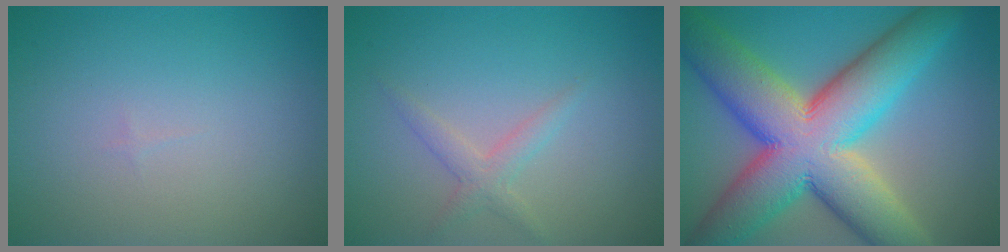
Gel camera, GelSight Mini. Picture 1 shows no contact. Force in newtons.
{"total": 1.8, "press": 1.8, "slide": 0.1}
{"total": 15.4, "press": 15.3, "slide": 0.8}